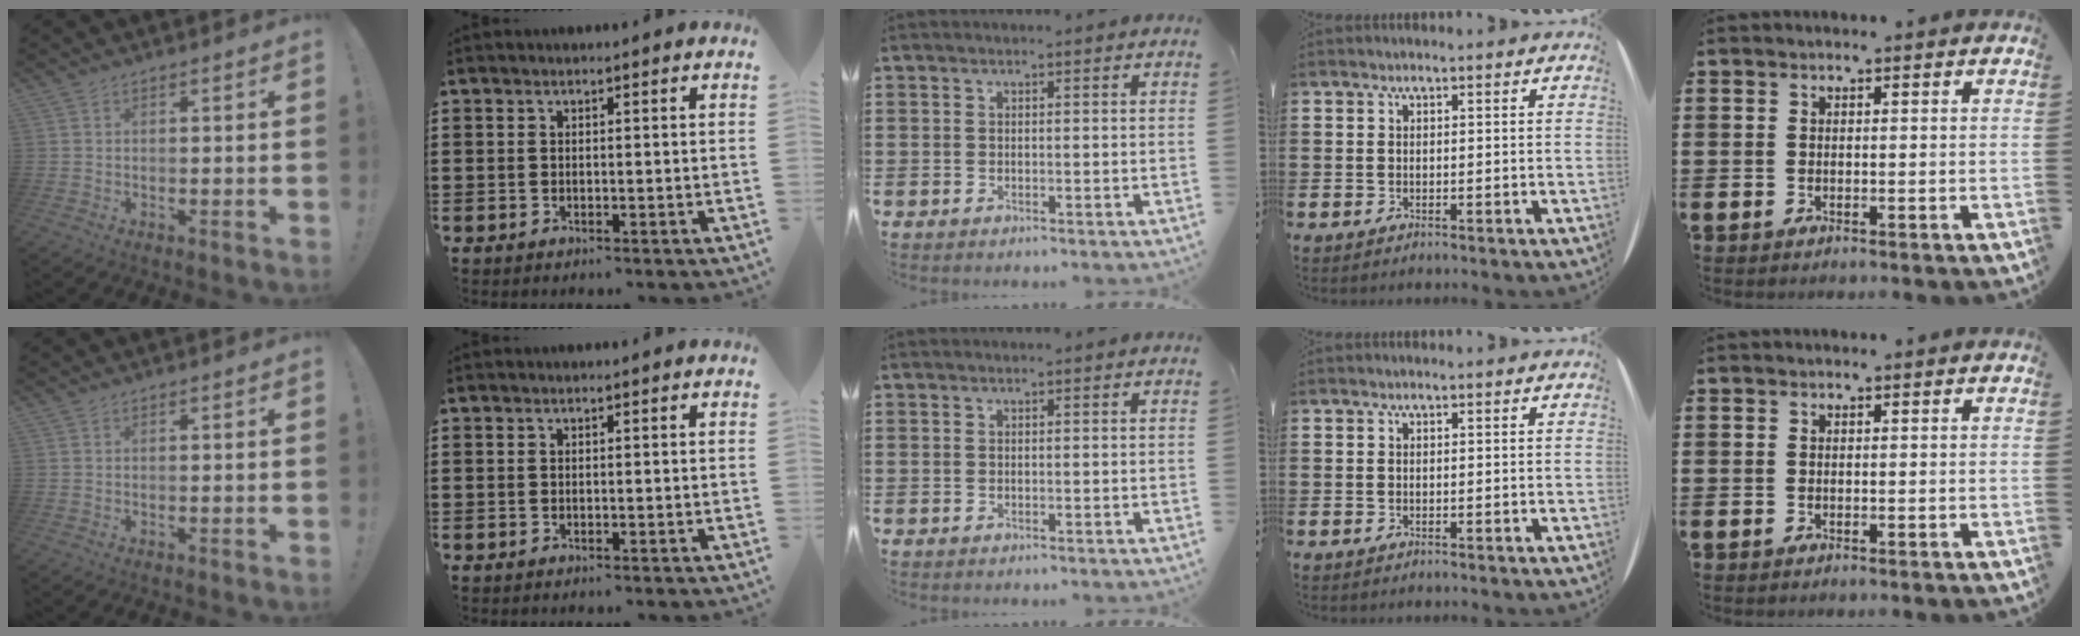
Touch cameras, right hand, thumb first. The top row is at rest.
{}